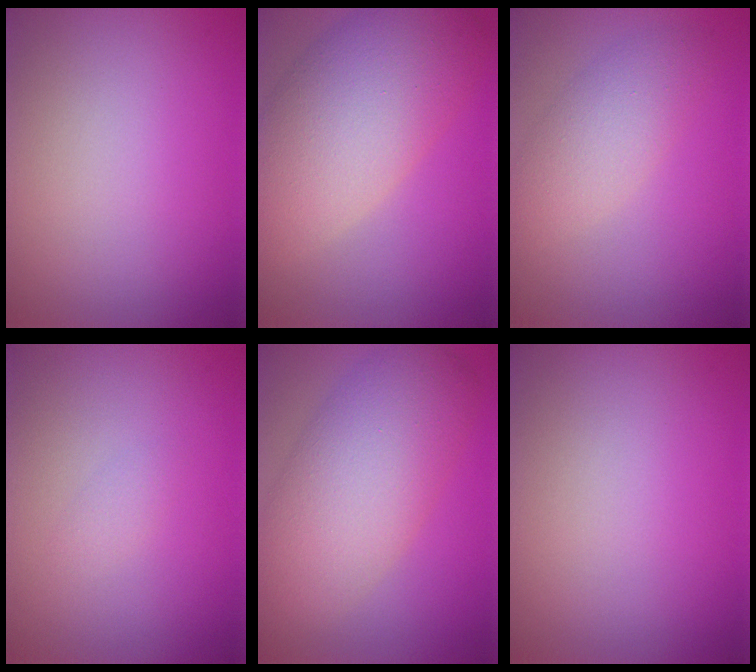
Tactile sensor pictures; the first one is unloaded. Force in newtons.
{"total": 9.7, "press": 9.7, "slide": 0.6}
{"total": 3.4, "press": 3.4, "slide": 0.0}
{"total": 0.7, "press": 0.7, "slide": 0.0}
{"total": 8.6, "press": 8.6, "slide": 0.6}
{"total": 0.0}